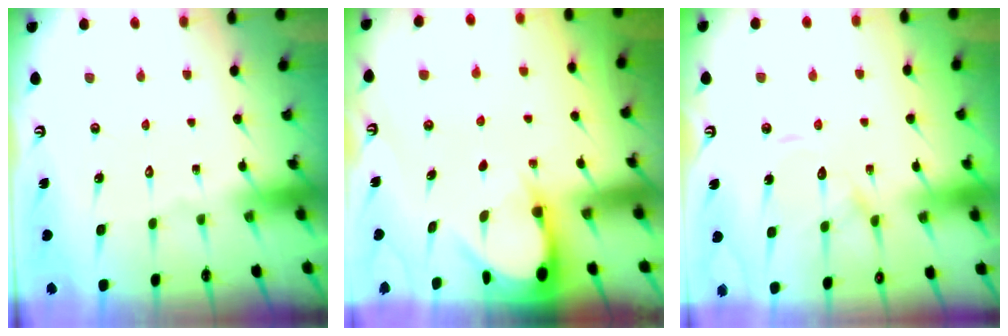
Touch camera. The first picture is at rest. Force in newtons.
{"total": 3.3, "press": 3.2, "slide": 0.2}
{"total": 11.4, "press": 11.4, "slide": 1.1}